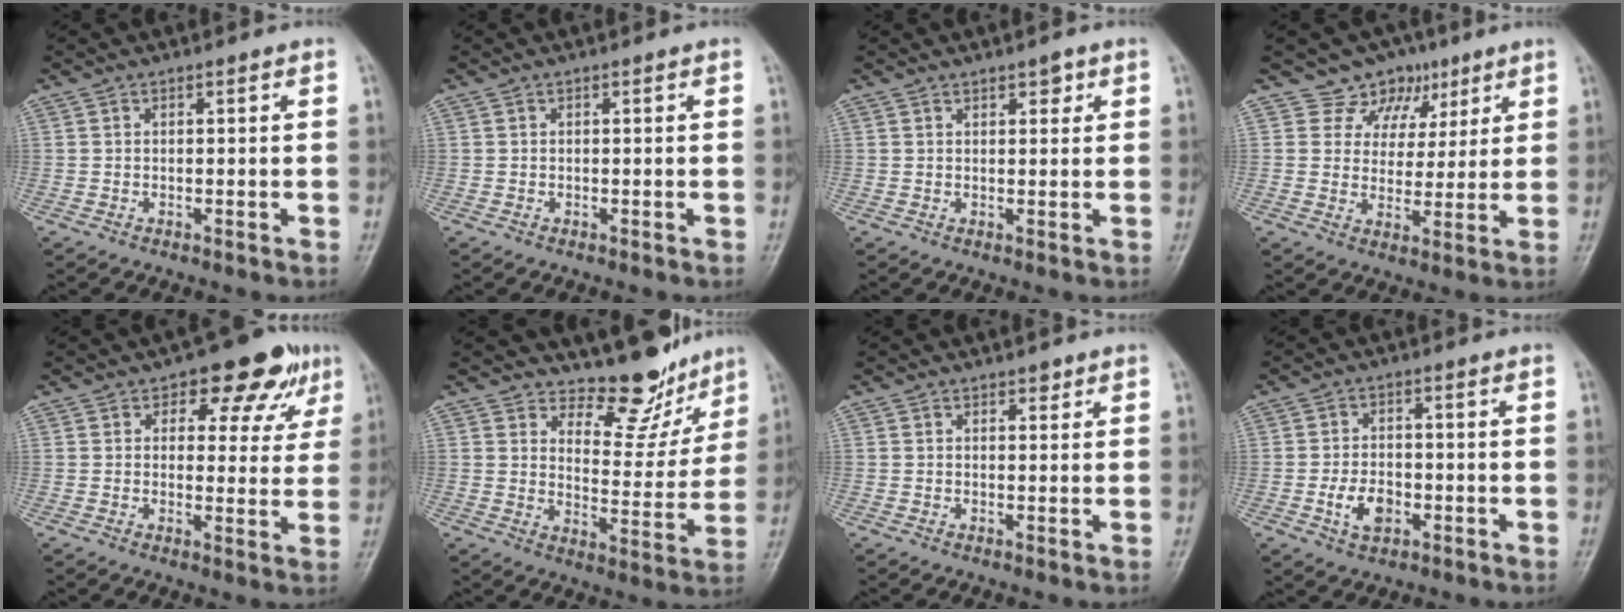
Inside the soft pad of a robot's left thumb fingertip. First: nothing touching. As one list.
[{"total": 0.0}, {"total": 2.2, "force": [1.3, 1.1, 1.3], "torque": [-0.007, -0.005, 0.018]}, {"total": 8.1, "force": [5.1, 6.3, 0.5], "torque": [0.038, -0.023, 0.077]}, {"total": 10.4, "force": [5.7, 6.0, 6.4], "torque": [-0.027, -0.017, 0.066]}, {"total": 10.9, "force": [9.6, 4.4, 2.7], "torque": [0.000, -0.086, 0.138]}, {"total": 1.4, "force": [1.0, 0.8, 0.7], "torque": [0.000, -0.005, 0.012]}, {"total": 5.5, "force": [-1.8, 3.6, 3.7], "torque": [-0.059, 0.008, -0.031]}]